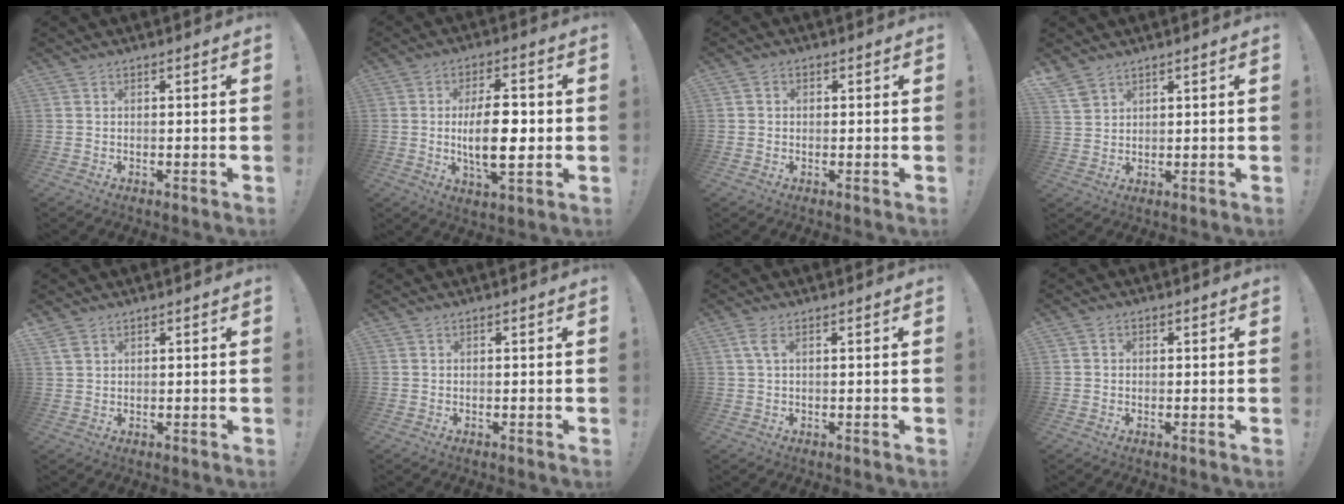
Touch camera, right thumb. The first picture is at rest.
{"total": 12.8, "force": [-0.3, 4.9, 11.8], "torque": [-0.197, -0.009, -0.015]}
{"total": 1.6, "force": [-0.3, 1.4, 0.7], "torque": [-0.011, 0.006, -0.005]}
{"total": 4.5, "force": [3.6, 2.1, 1.7], "torque": [-0.039, -0.017, 0.071]}
{"total": 1.0, "force": [0.7, 0.5, 0.5], "torque": [-0.015, 0.003, 0.015]}
{"total": 0.0}
{"total": 2.7, "force": [0.8, 0.8, 2.4], "torque": [-0.055, 0.005, 0.016]}
{"total": 1.4, "force": [-0.2, 1.2, 0.6], "torque": [-0.001, 0.001, -0.006]}